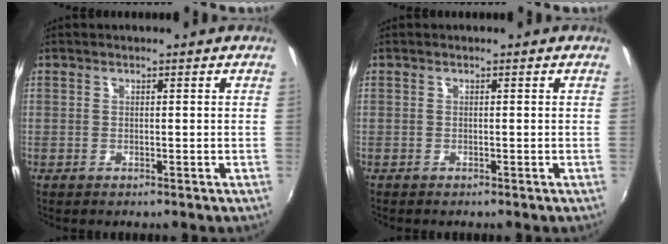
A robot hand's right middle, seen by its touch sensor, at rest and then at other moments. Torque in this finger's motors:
{"motor_torque": [-0.25, 0.21, -0.01, -0.01]}